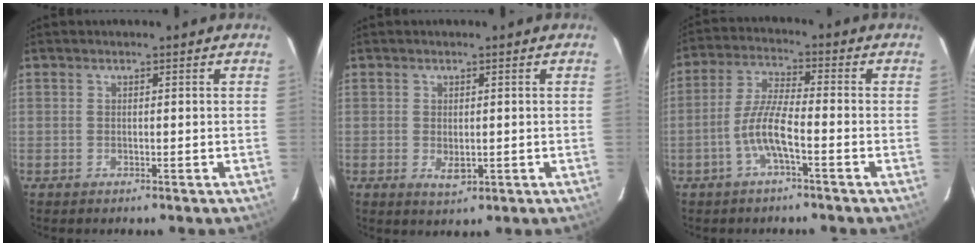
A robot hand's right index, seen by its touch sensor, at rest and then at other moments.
{"total": 2.7, "force": [-0.3, 1.7, 2.1], "torque": [-0.036, -0.005, -0.002]}
{"total": 6.8, "force": [-3.0, 0.8, 6.1], "torque": [-0.130, 0.005, -0.059]}